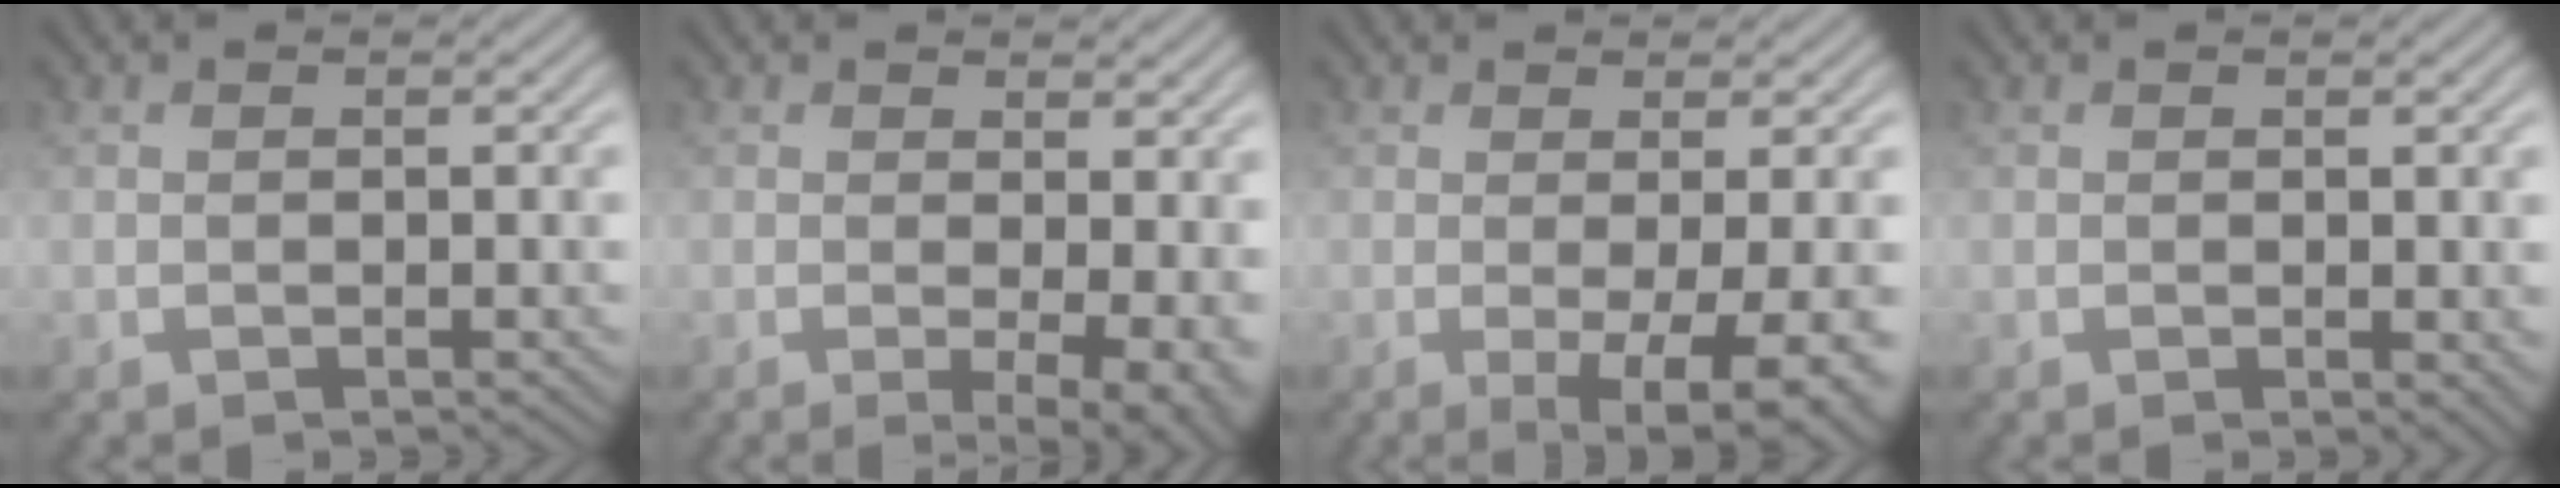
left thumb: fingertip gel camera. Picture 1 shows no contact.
{"total": 4.8, "force": [0.1, 1.3, 4.6], "torque": [-0.069, -0.008, 0.002]}
{"total": 6.7, "force": [-1.2, 1.6, 6.4], "torque": [-0.089, -0.006, -0.012]}
{"total": 1.0, "force": [0.1, 0.5, 0.8], "torque": [-0.008, -0.002, 0.004]}